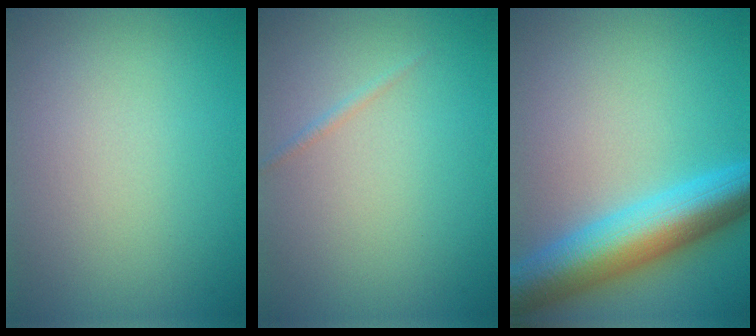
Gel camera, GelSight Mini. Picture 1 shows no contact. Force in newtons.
{"total": 0.6, "press": 0.6, "slide": 0.0}
{"total": 9.1, "press": 9.1, "slide": 0.0}